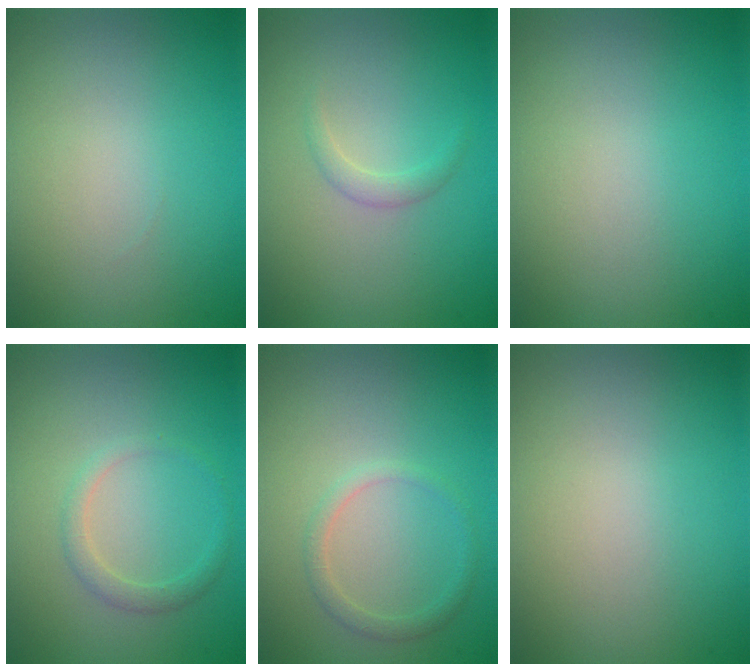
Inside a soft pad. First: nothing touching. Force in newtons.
{"total": 1.2, "press": 1.1, "slide": 0.1}
{"total": 0.0}
{"total": 1.5, "press": 1.5, "slide": 0.2}
{"total": 1.3, "press": 1.3, "slide": 0.1}
{"total": 0.0}